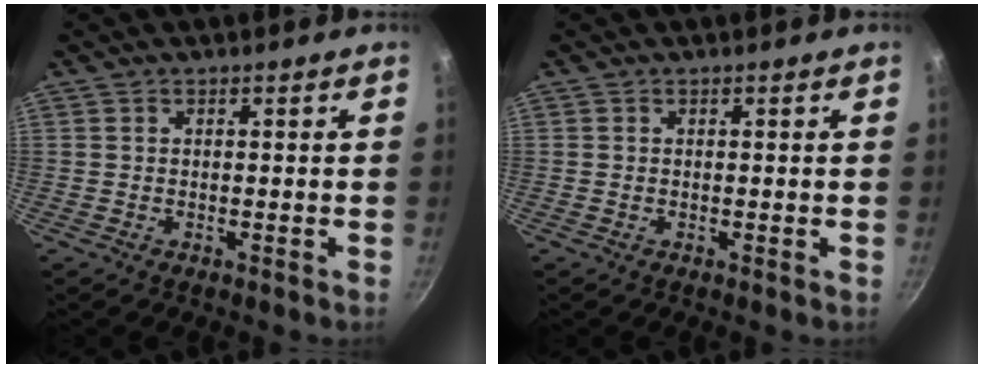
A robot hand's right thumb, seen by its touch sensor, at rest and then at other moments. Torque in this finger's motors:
{"motor_torque": [-0.08, 0.67, 0.33, 0.01, 0.00]}